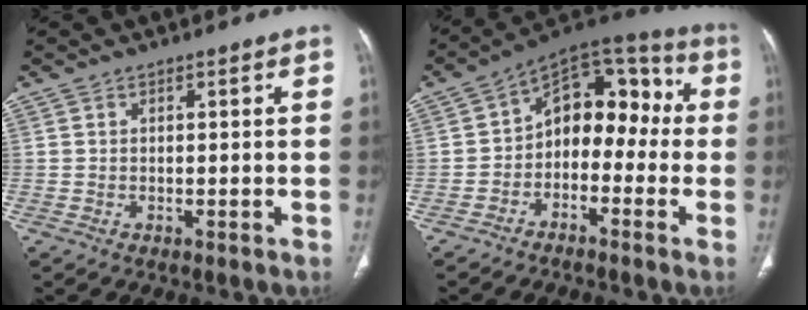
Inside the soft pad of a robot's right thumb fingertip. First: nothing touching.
{"total": 13.3, "force": [-1.8, 9.0, 9.6], "torque": [-0.089, 0.060, -0.047]}